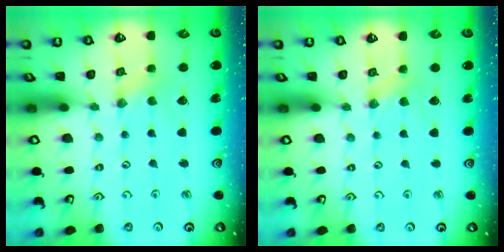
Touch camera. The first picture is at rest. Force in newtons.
{"total": 2.2, "press": 2.1, "slide": 0.4}